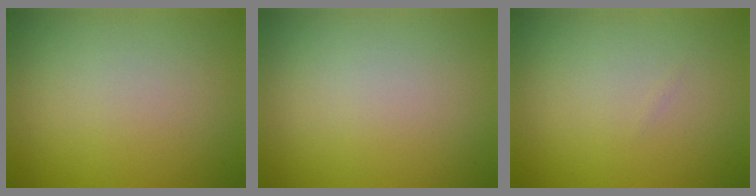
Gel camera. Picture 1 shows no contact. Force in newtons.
{"total": 0.0}
{"total": 0.0}